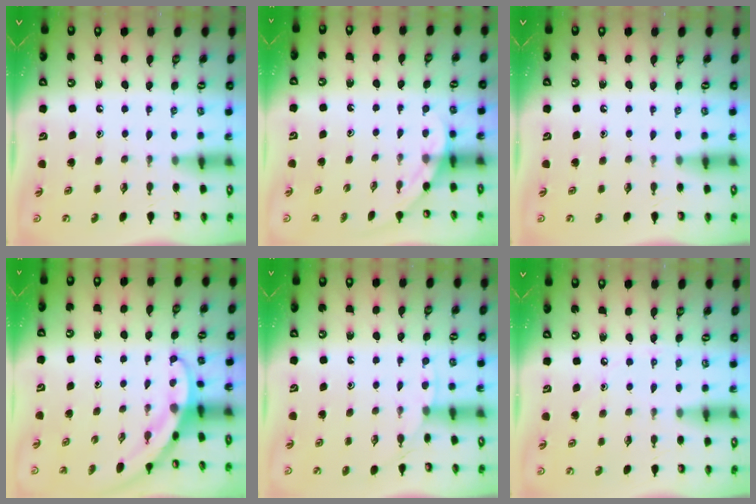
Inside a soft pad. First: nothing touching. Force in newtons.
{"total": 2.2, "press": 2.2, "slide": 0.0}
{"total": 0.0}
{"total": 3.0, "press": 3.0, "slide": 0.1}
{"total": 3.0, "press": 3.0, "slide": 0.4}
{"total": 2.3, "press": 2.3, "slide": 0.3}